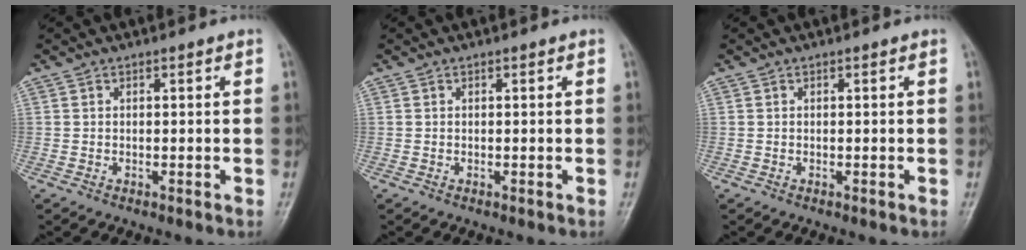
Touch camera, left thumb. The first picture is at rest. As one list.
[{"total": 0.0}, {"total": 0.0}]